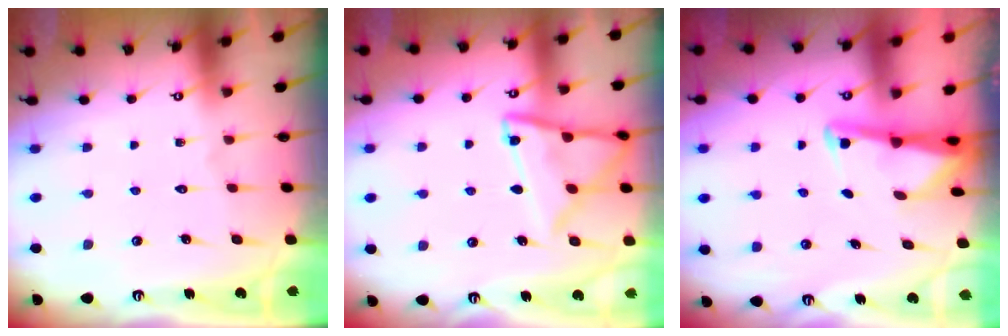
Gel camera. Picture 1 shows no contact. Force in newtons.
{"total": 13.9, "press": 13.8, "slide": 1.3}
{"total": 2.9, "press": 2.9, "slide": 0.3}